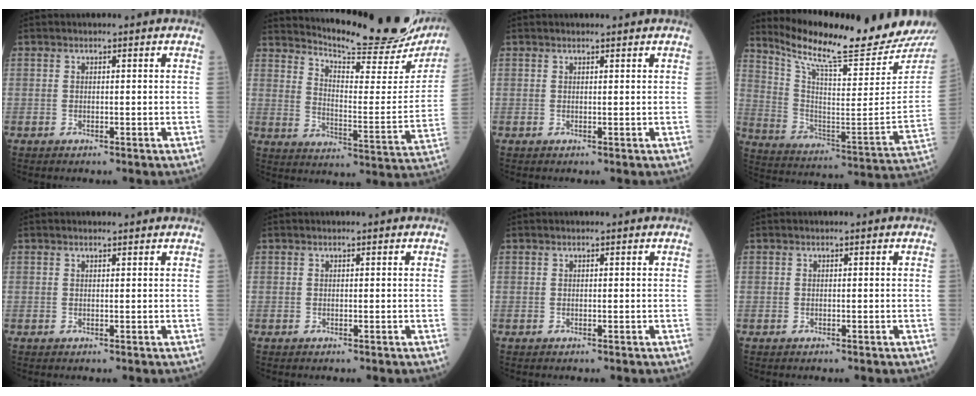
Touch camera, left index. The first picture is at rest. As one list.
[{"total": 24.2, "force": [22.3, 2.5, 8.8], "torque": [-0.142, -0.079, 0.288]}, {"total": 1.2, "force": [1.2, 0.0, 0.3], "torque": [-0.007, 0.007, 0.018]}, {"total": 21.3, "force": [19.7, -0.6, 8.1], "torque": [-0.154, -0.095, 0.295]}, {"total": 1.5, "force": [1.4, 0.0, 0.4], "torque": [-0.009, 0.007, 0.020]}, {"total": 0.0}, {"total": 0.0}, {"total": 0.0}]